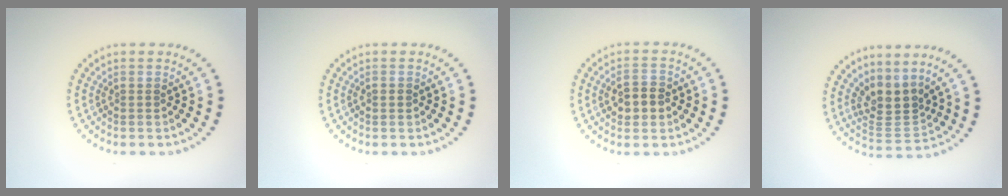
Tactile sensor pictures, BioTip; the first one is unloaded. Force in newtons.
{"total": 0.8, "press": 0.8, "slide": 0.1}
{"total": 2.9, "press": 2.9, "slide": 0.2}
{"total": 3.3, "press": 2.5, "slide": 2.2}